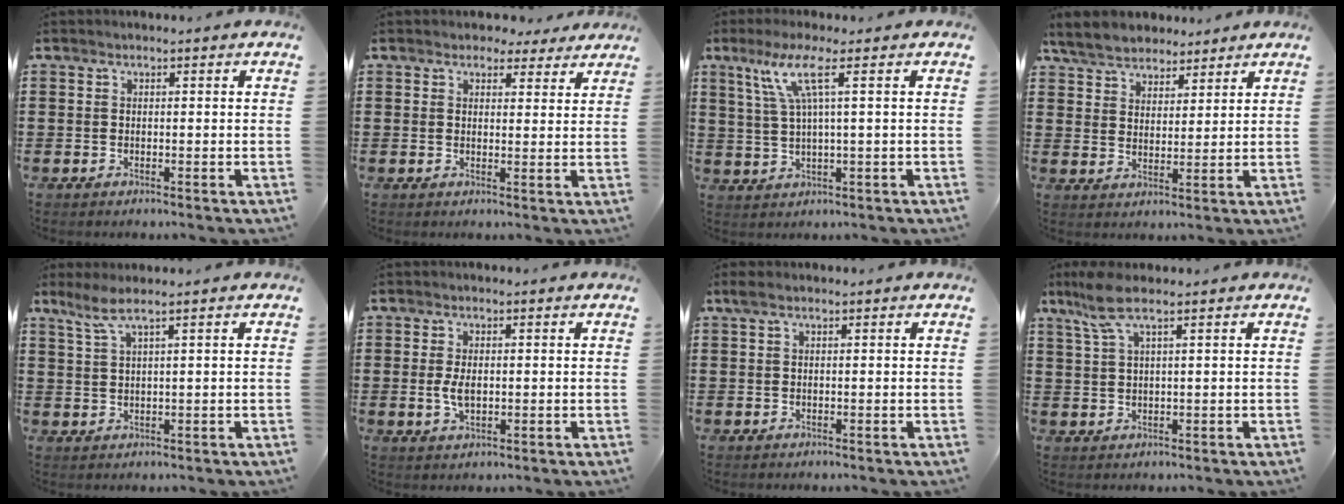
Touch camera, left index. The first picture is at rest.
{"total": 3.1, "force": [2.7, 1.3, 0.7], "torque": [-0.013, -0.002, 0.049]}
{"total": 6.6, "force": [2.3, 0.1, 6.2], "torque": [-0.133, -0.007, 0.035]}
{"total": 5.7, "force": [5.1, 2.3, 1.2], "torque": [-0.046, -0.007, 0.096]}
{"total": 2.9, "force": [1.7, -0.2, 2.4], "torque": [-0.059, -0.003, 0.027]}
{"total": 3.5, "force": [0.0, 1.8, 3.0], "torque": [-0.066, 0.002, -0.003]}
{"total": 0.9, "force": [0.2, 0.3, 0.8], "torque": [-0.016, 0.003, 0.004]}
{"total": 5.0, "force": [2.6, 0.7, 4.2], "torque": [-0.104, 0.000, 0.043]}